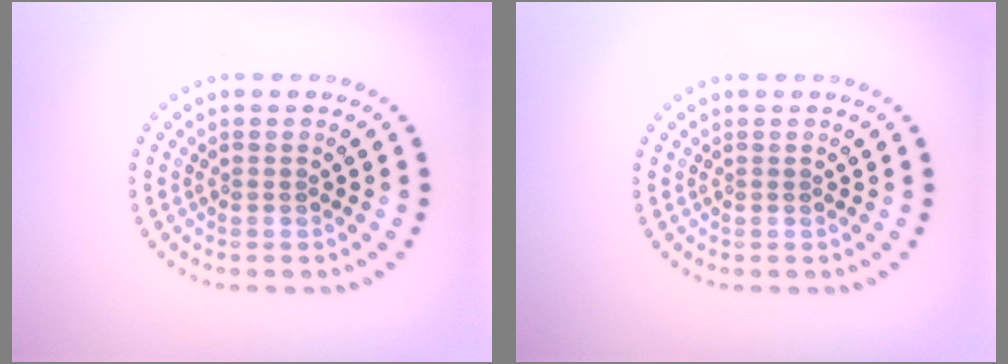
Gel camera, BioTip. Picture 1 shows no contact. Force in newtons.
{"total": 0.0}